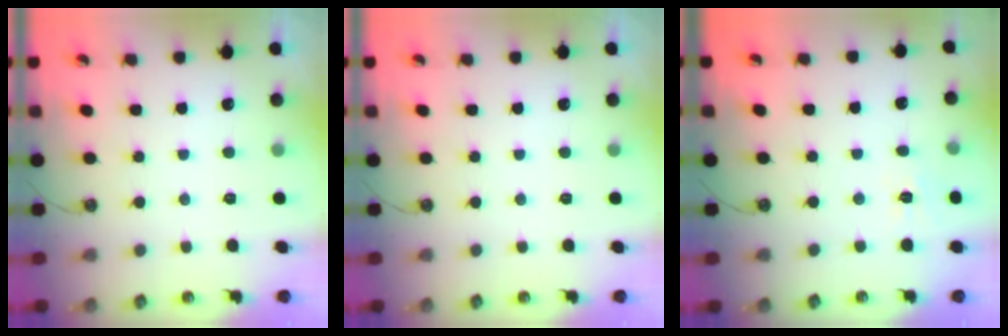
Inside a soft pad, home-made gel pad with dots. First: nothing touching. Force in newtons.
{"total": 0.0}
{"total": 3.3, "press": 3.3, "slide": 0.5}